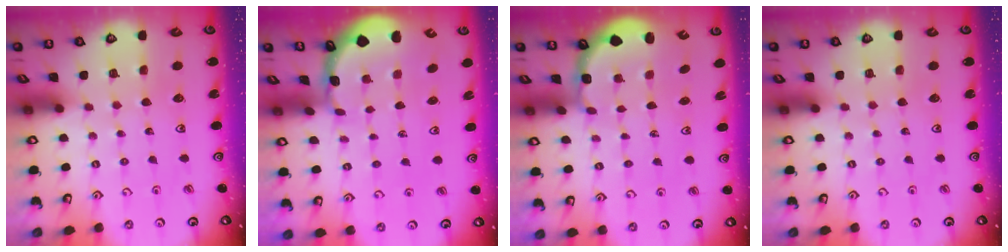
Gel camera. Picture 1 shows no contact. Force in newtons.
{"total": 1.0, "press": 1.0, "slide": 0.1}
{"total": 2.6, "press": 1.9, "slide": 1.8}
{"total": 0.0}